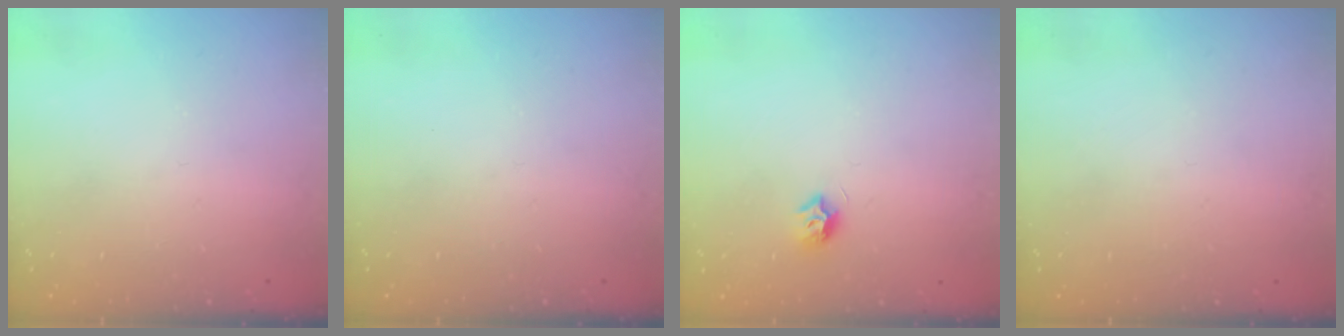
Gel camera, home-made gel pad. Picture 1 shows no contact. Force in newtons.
{"total": 0.0}
{"total": 7.4, "press": 7.4, "slide": 0.6}
{"total": 0.7, "press": 0.7, "slide": 0.1}